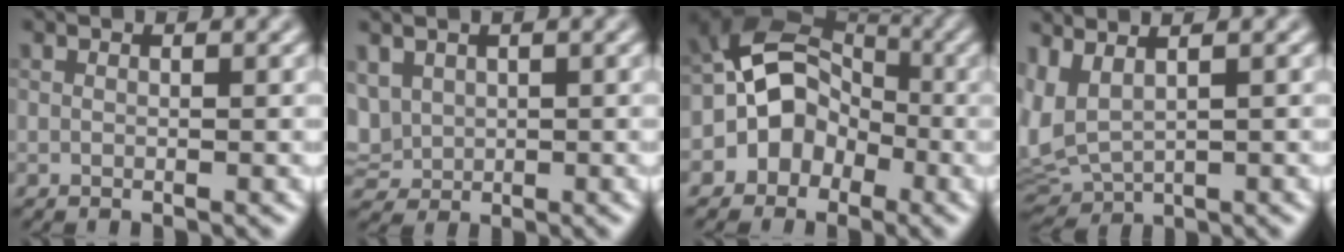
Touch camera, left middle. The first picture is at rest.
{"total": 1.8, "force": [0.5, 1.5, 0.9], "torque": [-0.027, 0.006, 0.025]}
{"total": 6.7, "force": [-2.4, 5.5, 2.9], "torque": [-0.005, 0.015, -0.067]}
{"total": 2.8, "force": [1.2, 1.1, 2.3], "torque": [-0.067, 0.007, 0.037]}